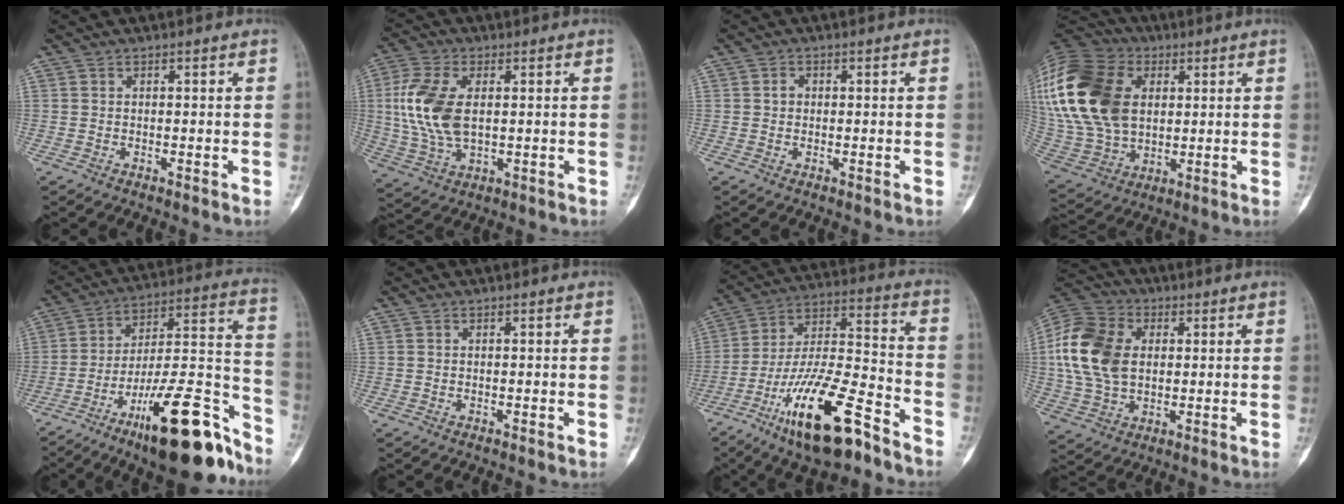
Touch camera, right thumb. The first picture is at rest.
{"total": 12.9, "force": [1.5, 7.3, 10.6], "torque": [-0.231, -0.002, 0.031]}
{"total": 1.3, "force": [0.1, 1.1, 0.6], "torque": [-0.003, 0.005, -0.001]}
{"total": 31.0, "force": [7.1, 21.6, 21.1], "torque": [-0.480, 0.034, 0.142]}
{"total": 24.5, "force": [-15.4, 6.8, 17.8], "torque": [-0.219, 0.102, -0.243]}
{"total": 0.0}
{"total": 21.0, "force": [-12.8, 6.3, 15.4], "torque": [-0.295, 0.075, -0.227]}
{"total": 16.2, "force": [2.2, 11.3, 11.5], "torque": [-0.219, 0.009, 0.036]}